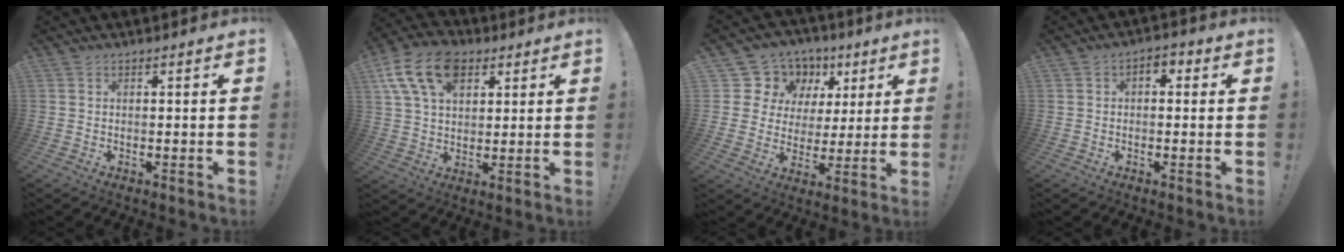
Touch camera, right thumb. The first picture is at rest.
{"total": 15.6, "force": [7.2, 10.1, 9.4], "torque": [-0.162, -0.021, 0.135]}
{"total": 11.1, "force": [5.5, 9.4, 2.4], "torque": [-0.033, -0.042, 0.115]}
{"total": 2.8, "force": [-0.5, 2.0, 2.0], "torque": [-0.020, 0.005, -0.013]}